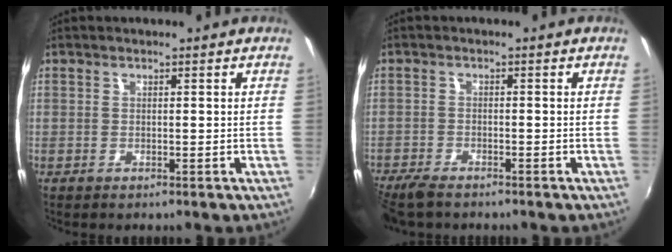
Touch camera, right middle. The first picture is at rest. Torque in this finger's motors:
{"motor_torque": [1.05, -1.09, 0.33, 0.07]}